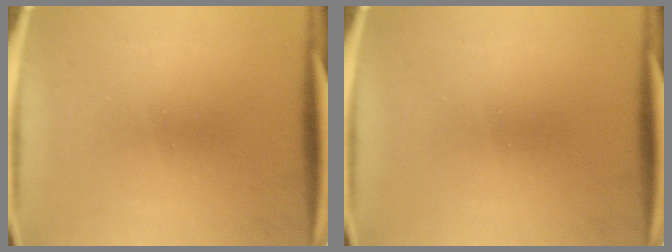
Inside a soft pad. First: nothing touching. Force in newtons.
{"total": 0.0}